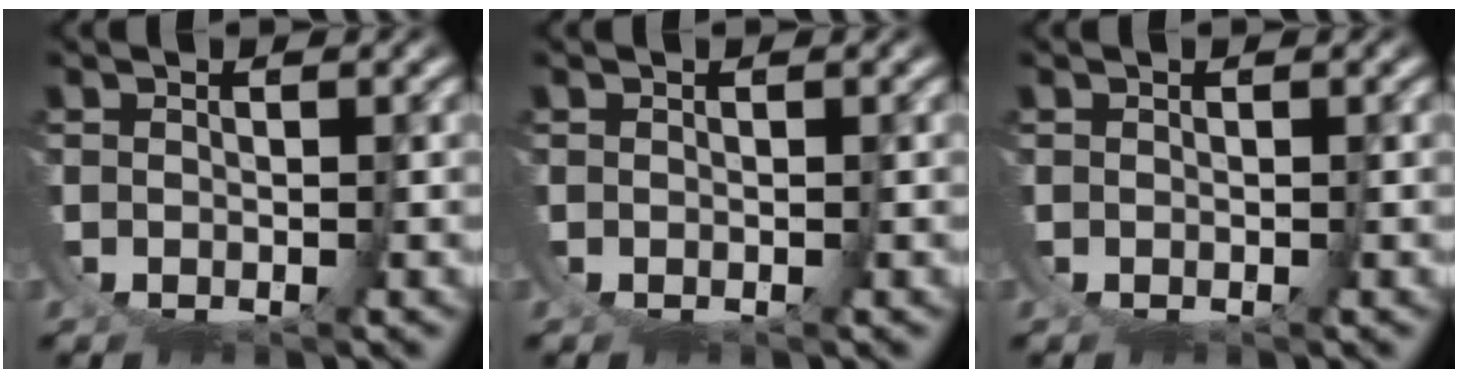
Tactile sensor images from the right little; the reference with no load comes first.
{"total": 0.0}
{"total": 0.0}